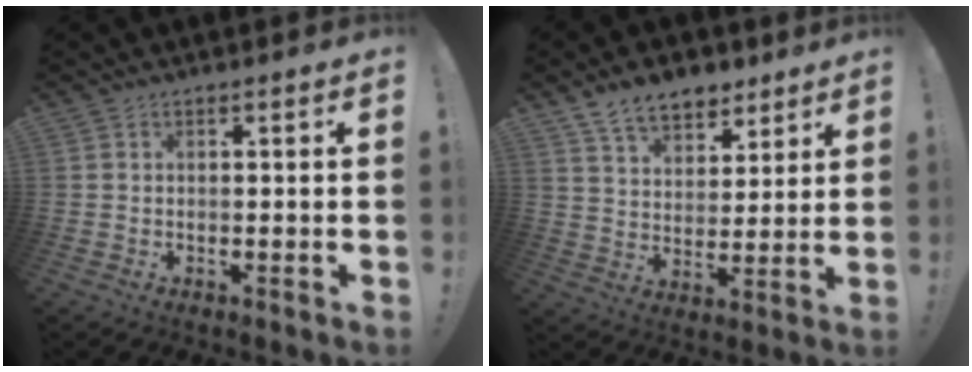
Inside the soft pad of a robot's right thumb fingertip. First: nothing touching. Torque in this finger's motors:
{"motor_torque": [0.10, 1.97, 0.77, 0.57, 0.04]}